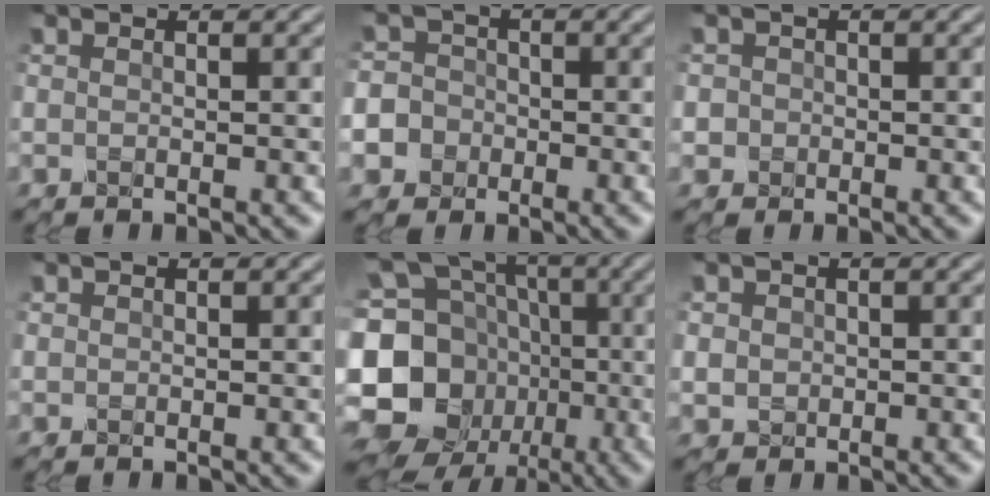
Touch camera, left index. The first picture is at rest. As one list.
[{"total": 7.8, "force": [-3.2, 6.9, 1.7], "torque": [-0.042, -0.016, -0.088]}, {"total": 1.4, "force": [0.0, 1.3, 0.3], "torque": [0.008, 0.001, -0.004]}, {"total": 0.0}, {"total": 17.9, "force": [-4.1, 15.5, 8.0], "torque": [-0.196, 0.008, -0.094]}, {"total": 1.7, "force": [0.2, 1.6, 0.5], "torque": [-0.006, -0.003, 0.005]}]